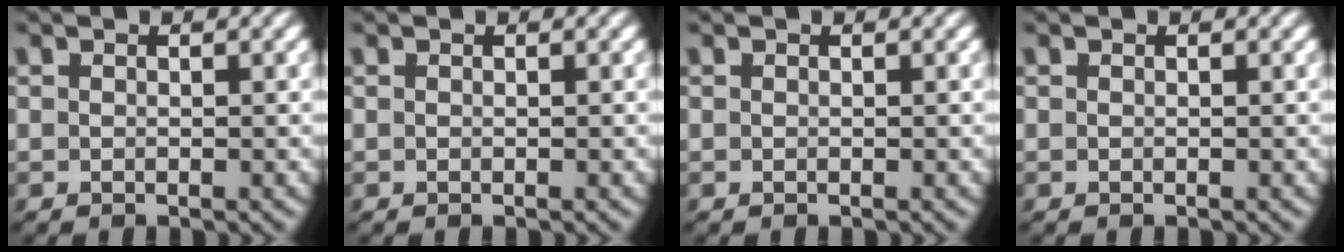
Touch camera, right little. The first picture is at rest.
{"total": 0.0}
{"total": 0.0}
{"total": 0.0}